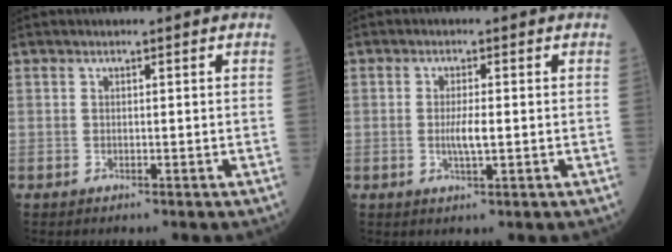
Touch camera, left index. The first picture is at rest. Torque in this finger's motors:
{"motor_torque": [0.44, 0.10, 0.10, 0.03]}